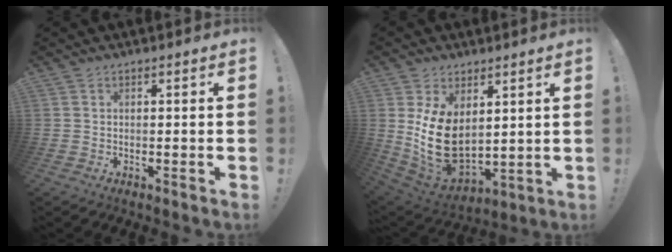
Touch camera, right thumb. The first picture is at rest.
{"total": 14.1, "force": [2.8, 9.4, 10.2], "torque": [-0.204, -0.034, 0.060]}